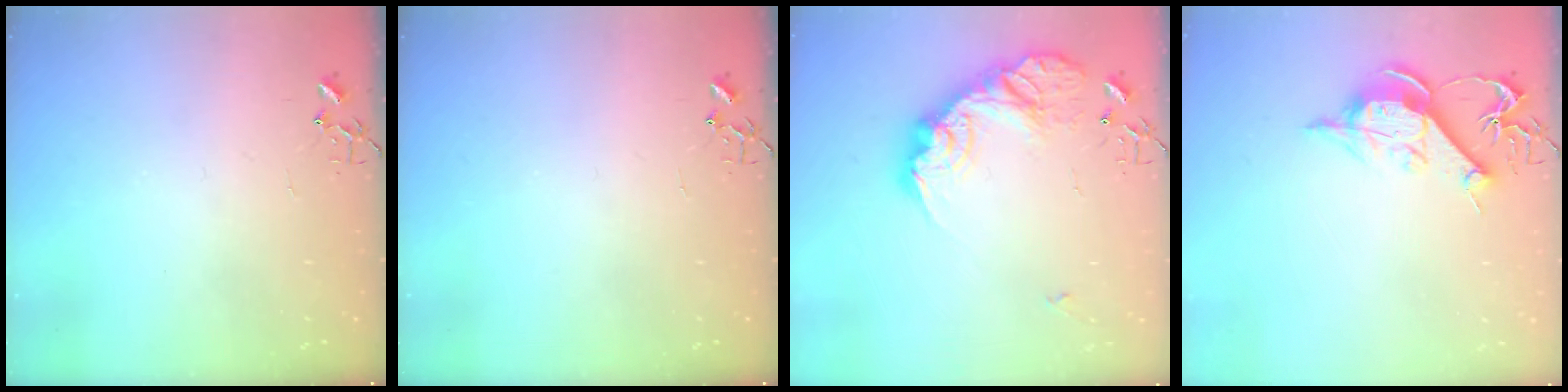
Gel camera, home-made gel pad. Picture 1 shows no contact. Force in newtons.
{"total": 0.0}
{"total": 18.5, "press": 18.5, "slide": 0.6}
{"total": 11.6, "press": 11.6, "slide": 0.9}